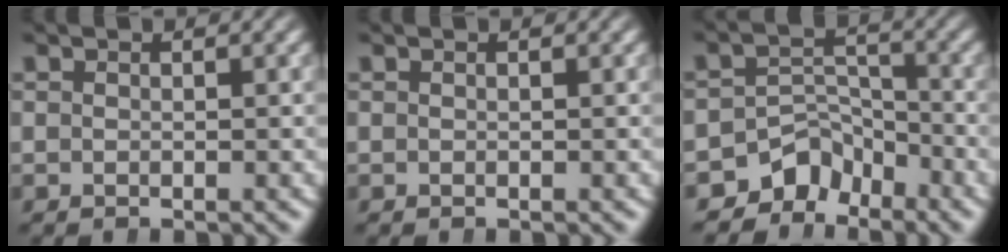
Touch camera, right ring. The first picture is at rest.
{"total": 0.0}
{"total": 6.9, "force": [-4.1, 5.0, 2.5], "torque": [-0.037, -0.017, -0.072]}